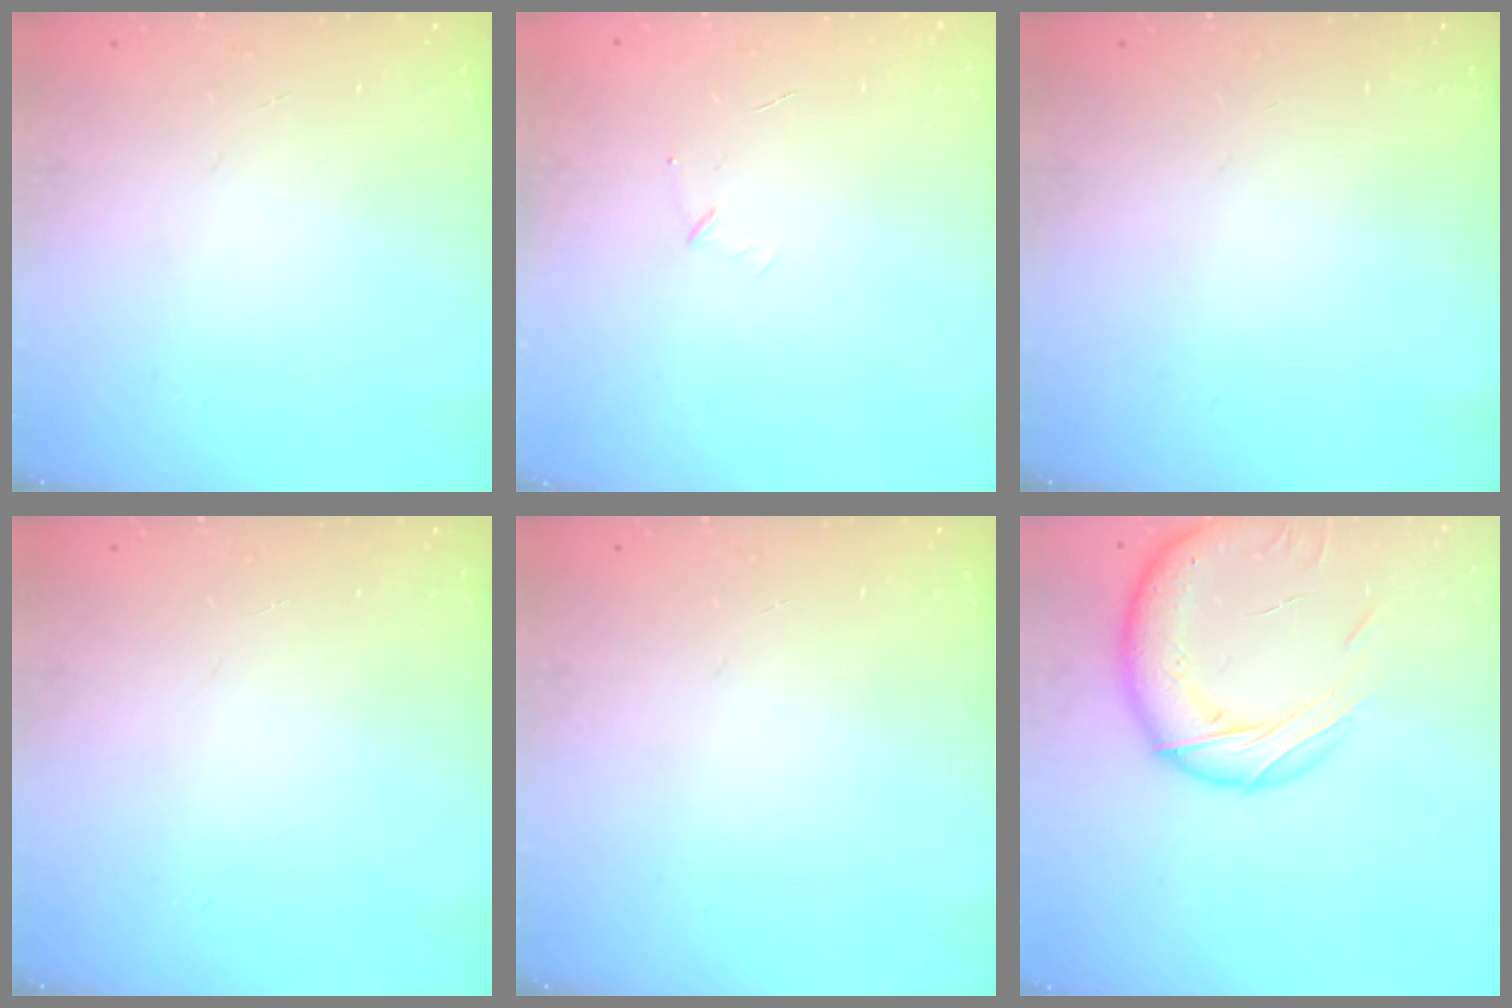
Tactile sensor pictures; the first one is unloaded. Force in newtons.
{"total": 3.6, "press": 3.5, "slide": 0.9}
{"total": 0.0}
{"total": 0.0}
{"total": 0.0}
{"total": 17.5, "press": 17.1, "slide": 3.9}